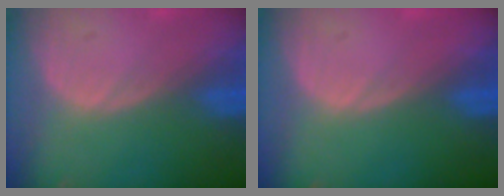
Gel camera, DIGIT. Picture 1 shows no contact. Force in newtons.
{"total": 0.0}